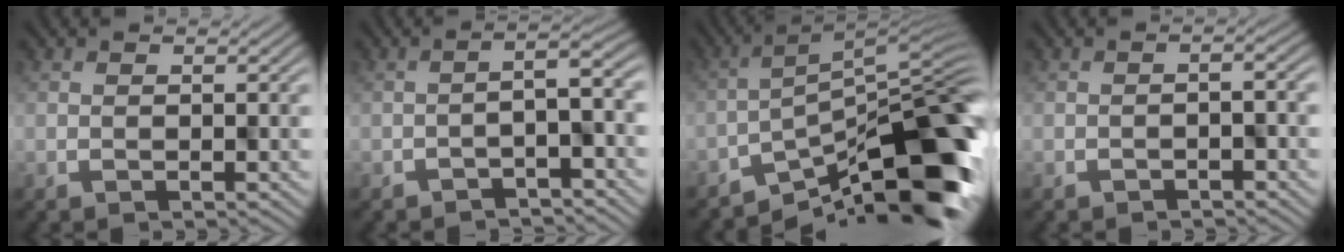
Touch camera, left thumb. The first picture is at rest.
{"total": 4.4, "force": [-2.7, 0.9, 3.4], "torque": [-0.039, 0.006, -0.047]}
{"total": 13.8, "force": [-8.1, 3.6, 10.5], "torque": [-0.149, 0.006, -0.147]}
{"total": 1.7, "force": [-1.3, 0.4, 1.0], "torque": [-0.017, 0.002, -0.017]}